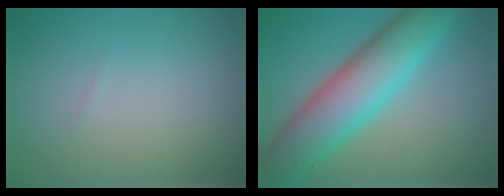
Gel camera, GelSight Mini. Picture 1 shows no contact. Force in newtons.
{"total": 9.0, "press": 9.0, "slide": 0.2}